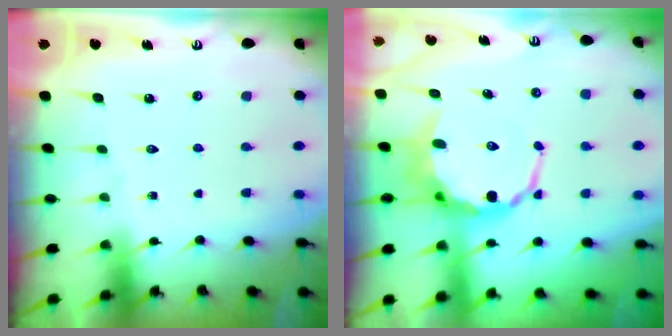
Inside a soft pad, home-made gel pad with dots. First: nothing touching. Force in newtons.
{"total": 8.5, "press": 8.3, "slide": 1.9}